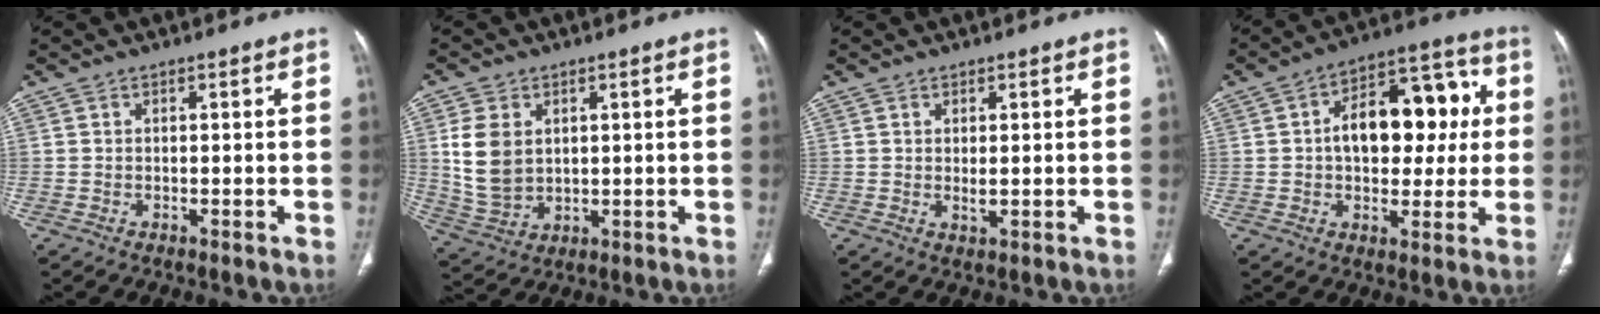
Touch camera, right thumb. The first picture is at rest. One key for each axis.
{"total": 9.3, "fx": 2.1, "fy": 6.6, "fz": 6.1, "tx": -0.114, "ty": -0.009, "tz": 0.055}
{"total": 1.7, "fx": 0.1, "fy": 0.6, "fz": 1.6, "tx": -0.030, "ty": -0.007, "tz": 0.005}
{"total": 17.5, "fx": 1.9, "fy": 10.7, "fz": 13.7, "tx": -0.148, "ty": 0.036, "tz": 0.026}